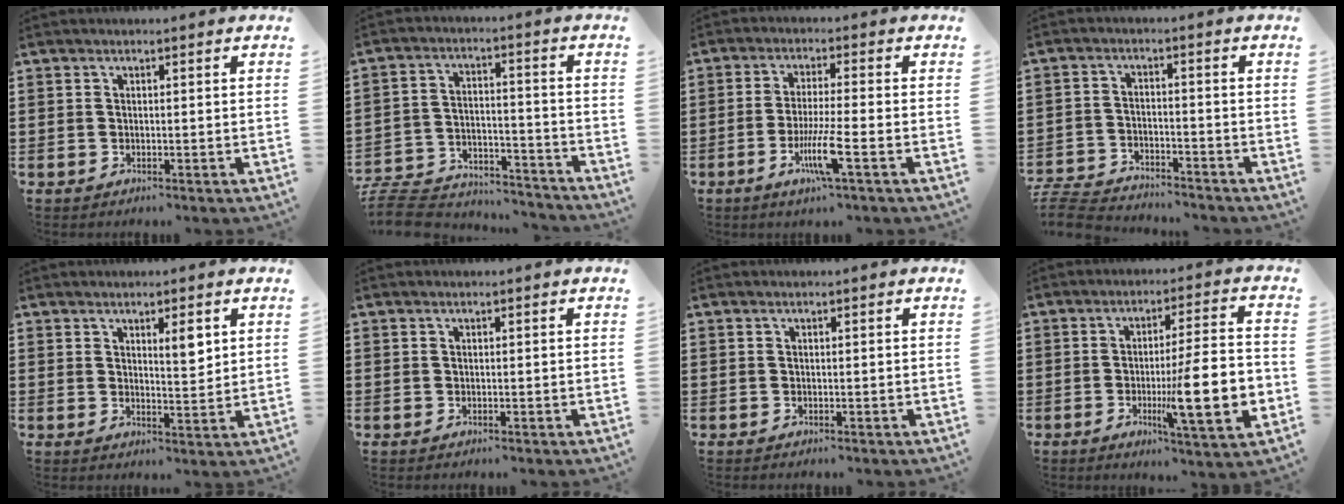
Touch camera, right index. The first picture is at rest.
{"total": 8.2, "force": [-7.9, 1.7, 1.8], "torque": [-0.042, 0.017, -0.155]}
{"total": 7.3, "force": [-2.9, 0.2, 6.7], "torque": [-0.134, -0.020, -0.055]}
{"total": 5.2, "force": [-5.1, 0.6, 0.7], "torque": [-0.031, 0.001, -0.108]}
{"total": 3.5, "force": [2.0, 1.0, 2.7], "torque": [-0.039, -0.001, 0.030]}
{"total": 0.0}
{"total": 0.0}
{"total": 13.6, "force": [-3.0, 1.9, 13.1], "torque": [-0.212, -0.014, -0.053]}